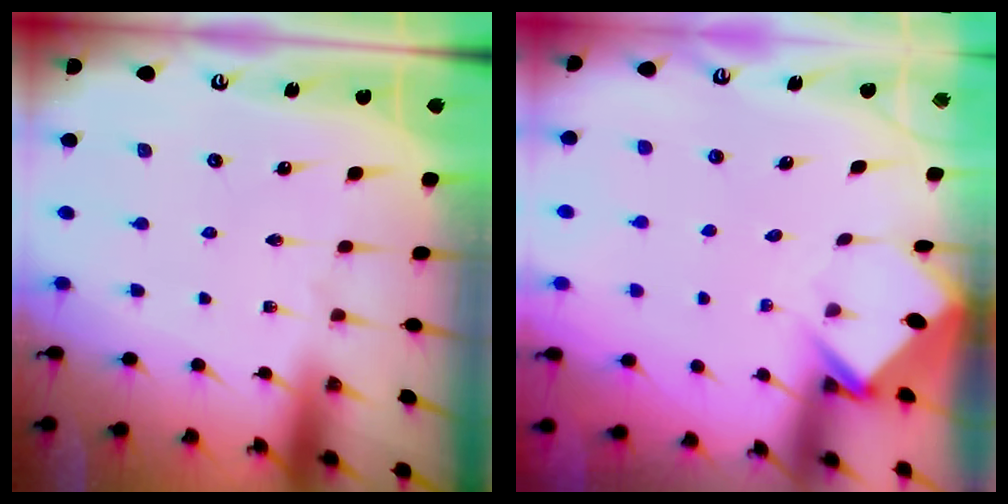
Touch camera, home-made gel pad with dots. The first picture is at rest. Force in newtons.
{"total": 3.8, "press": 3.8, "slide": 0.2}